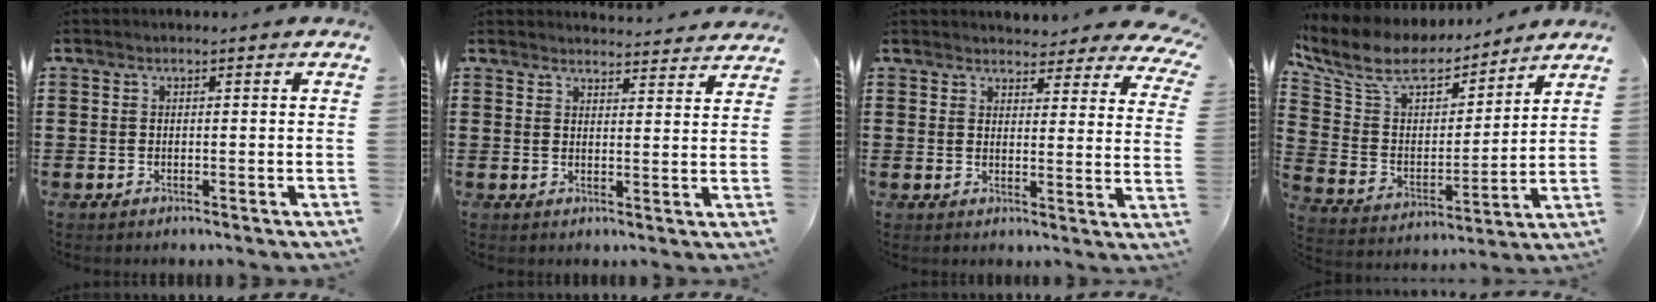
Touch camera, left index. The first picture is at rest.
{"total": 3.2, "force": [3.2, 0.0, 0.1], "torque": [-0.003, -0.019, 0.058]}
{"total": 4.0, "force": [3.8, 0.9, 0.9], "torque": [-0.024, -0.012, 0.068]}
{"total": 9.8, "force": [8.1, 3.7, 4.2], "torque": [-0.121, -0.044, 0.141]}